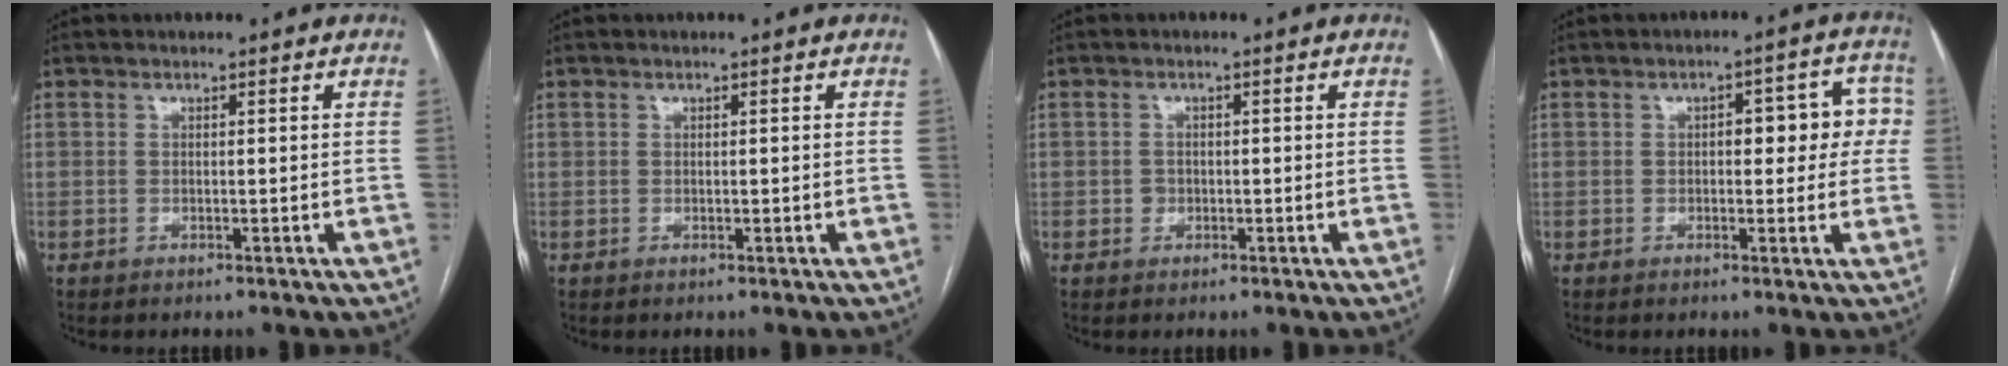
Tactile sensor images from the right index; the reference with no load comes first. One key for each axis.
{"total": 0.0}
{"total": 1.3, "fx": -0.4, "fy": 1.2, "fz": 0.3, "tx": -0.001, "ty": 0.005, "tz": -0.006}
{"total": 7.8, "fx": 0.8, "fy": 3.6, "fz": 6.8, "tx": -0.070, "ty": 0.037, "tz": 0.008}